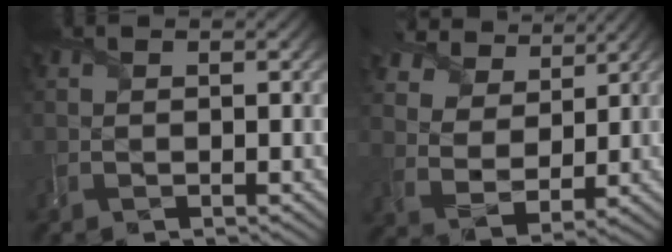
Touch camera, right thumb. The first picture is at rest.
{"total": 9.5, "force": [6.2, 5.9, 4.1], "torque": [-0.111, -0.008, 0.120]}